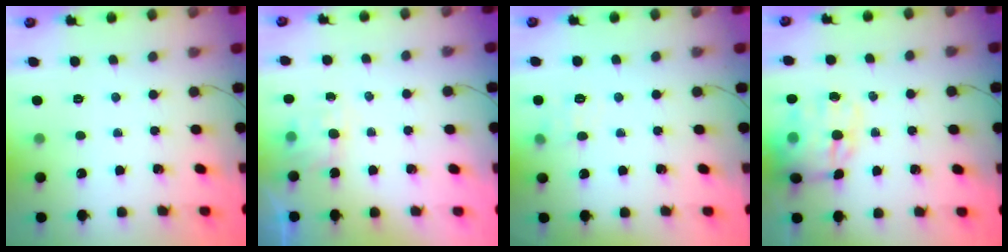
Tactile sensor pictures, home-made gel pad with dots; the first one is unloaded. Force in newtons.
{"total": 2.2, "press": 2.0, "slide": 0.9}
{"total": 6.7, "press": 6.5, "slide": 1.8}
{"total": 13.6, "press": 13.1, "slide": 3.7}